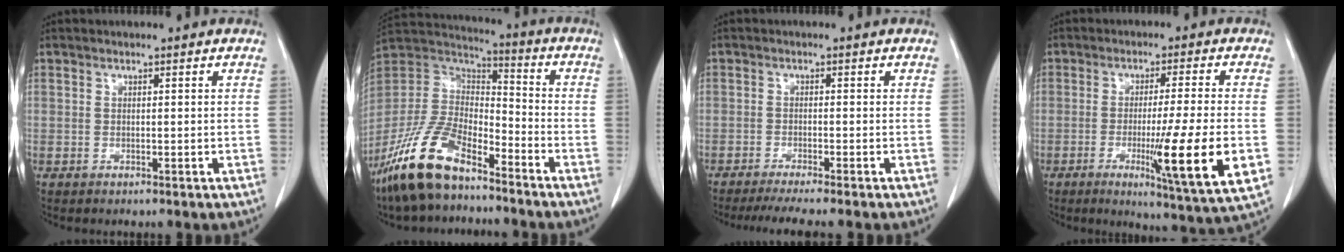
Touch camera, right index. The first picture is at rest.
{"total": 16.0, "force": [-11.4, 5.9, 9.6], "torque": [-0.206, 0.001, -0.219]}
{"total": 5.9, "force": [-5.0, -0.8, 2.9], "torque": [-0.035, -0.015, -0.080]}
{"total": 14.4, "force": [-3.5, -1.1, 13.9], "torque": [-0.215, -0.041, -0.056]}